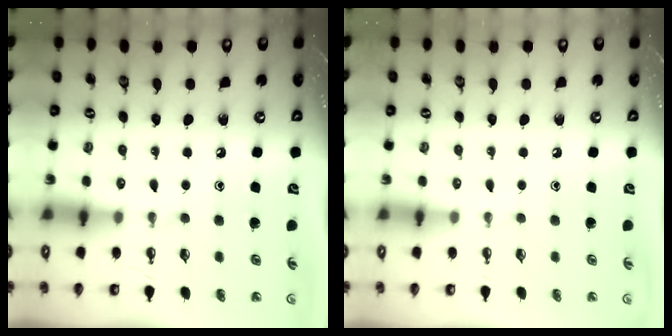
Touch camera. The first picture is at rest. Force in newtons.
{"total": 0.0}